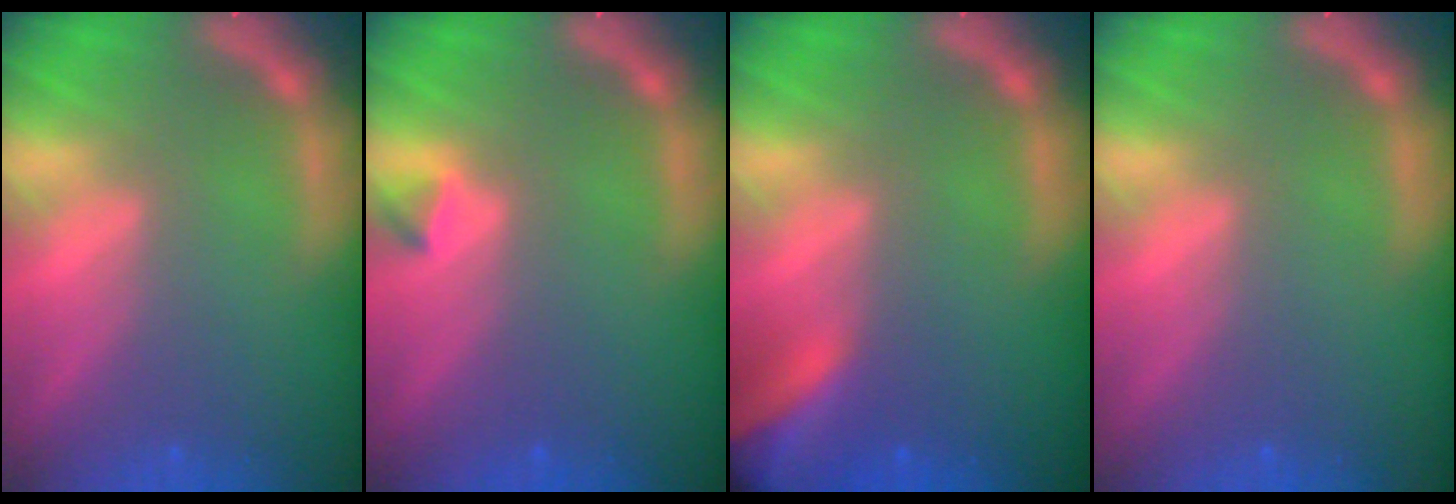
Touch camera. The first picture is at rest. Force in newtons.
{"total": 0.9}
{"total": 9.4}
{"total": 0.0}